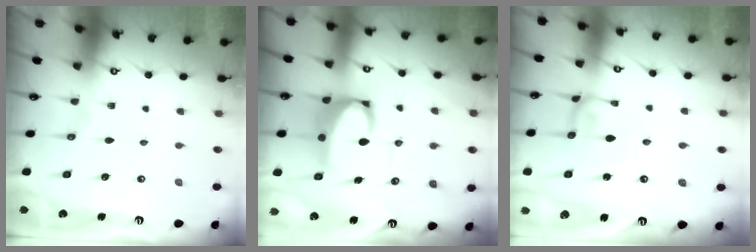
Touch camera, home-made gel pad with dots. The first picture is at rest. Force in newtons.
{"total": 7.6, "press": 7.5, "slide": 1.3}
{"total": 1.6, "press": 1.5, "slide": 0.1}